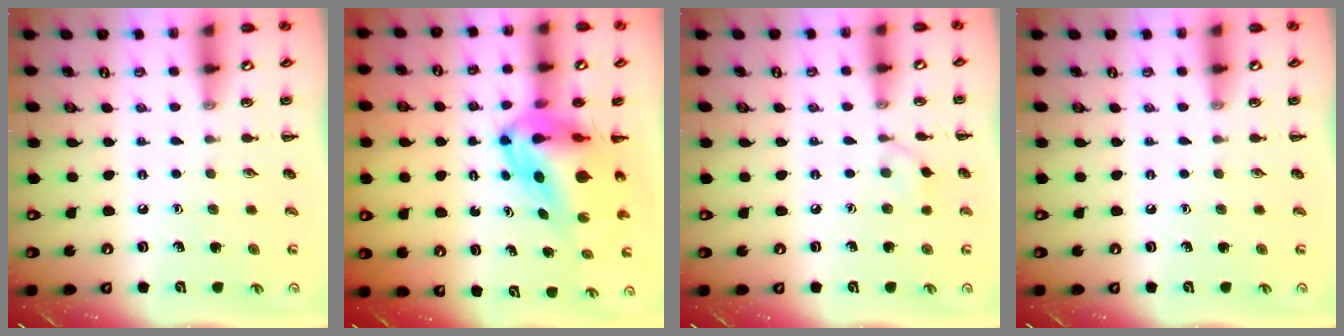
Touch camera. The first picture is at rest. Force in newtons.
{"total": 9.0, "press": 8.6, "slide": 2.7}
{"total": 5.3, "press": 5.1, "slide": 1.7}
{"total": 0.0}